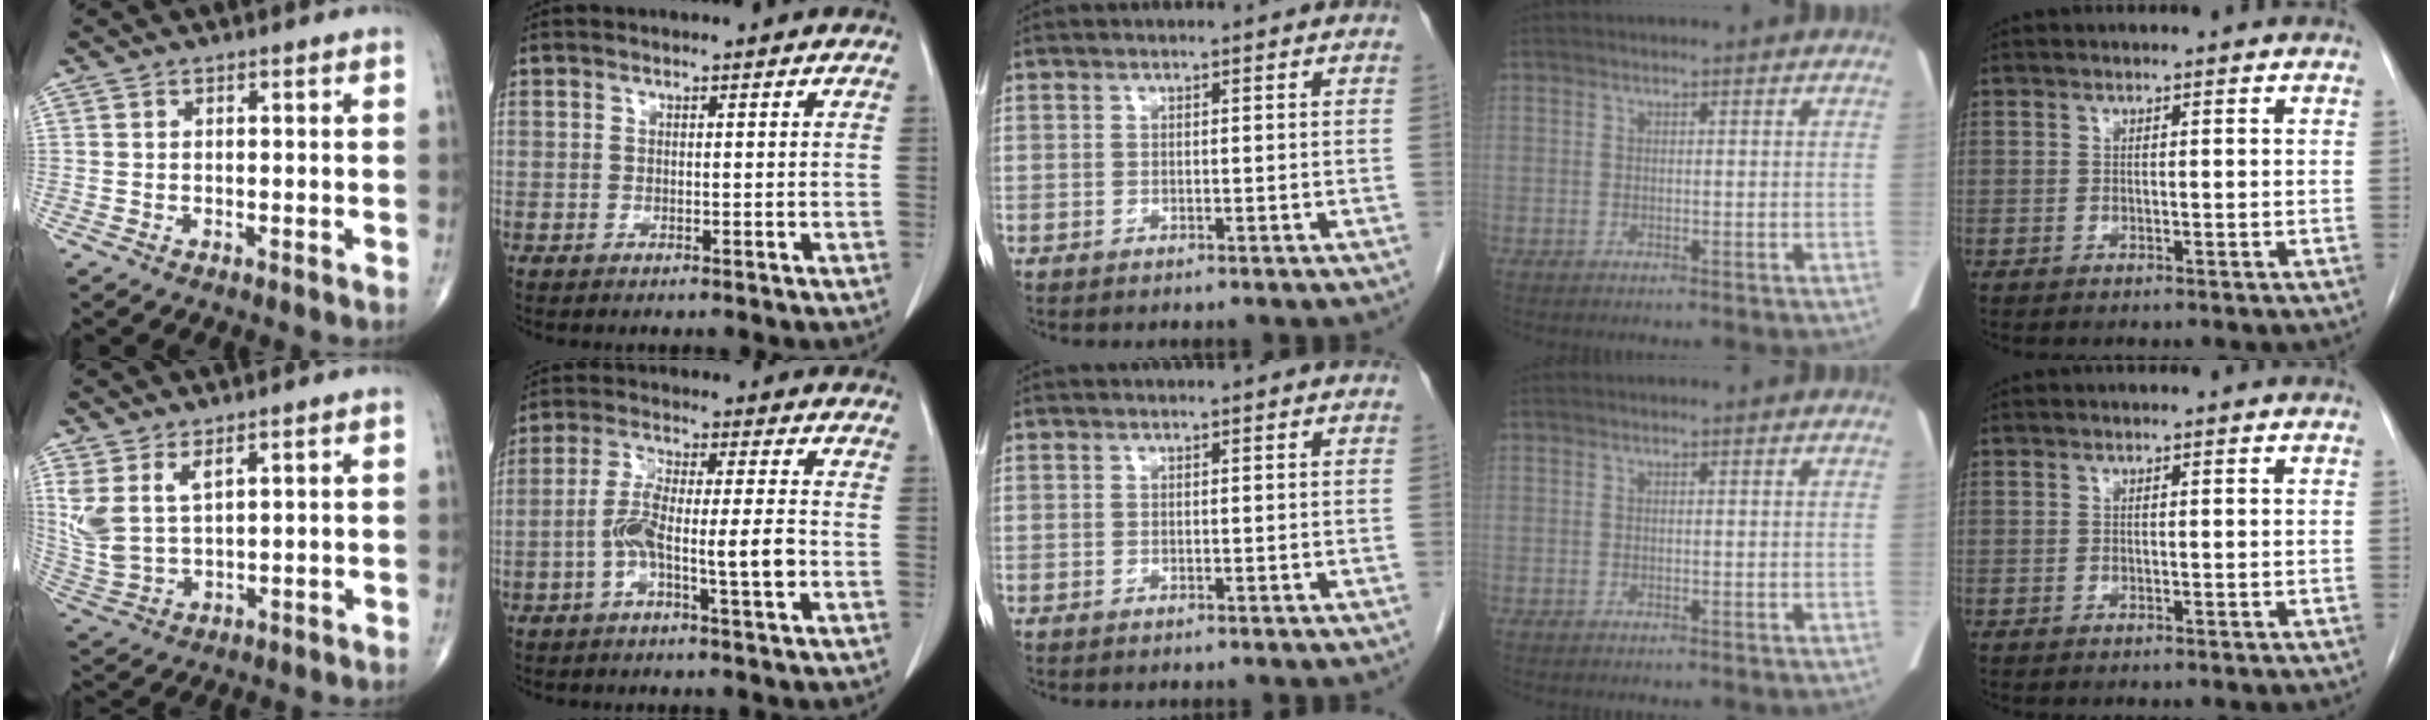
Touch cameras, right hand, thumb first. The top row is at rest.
{"thumb": {"total": 7.7, "force": [4.0, 3.3, 5.7], "torque": [-0.124, -0.017, 0.093]}, "index": {"total": 8.8, "force": [-2.4, 0.8, 8.4], "torque": [-0.159, 0.014, -0.047]}}